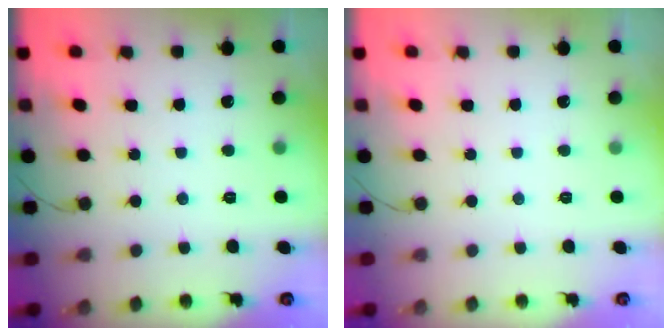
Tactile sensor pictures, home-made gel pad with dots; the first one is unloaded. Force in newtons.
{"total": 0.0}